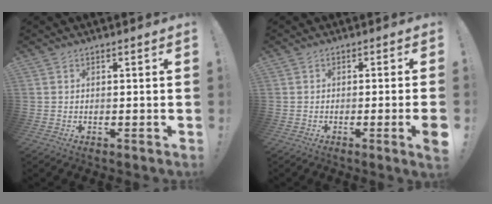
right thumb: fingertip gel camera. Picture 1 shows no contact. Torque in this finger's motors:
{"motor_torque": [0.01, 0.12, 0.34, -0.21, 0.06]}